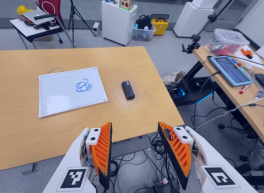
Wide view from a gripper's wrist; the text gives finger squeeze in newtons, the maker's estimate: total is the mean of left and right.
{"total": 0.0}